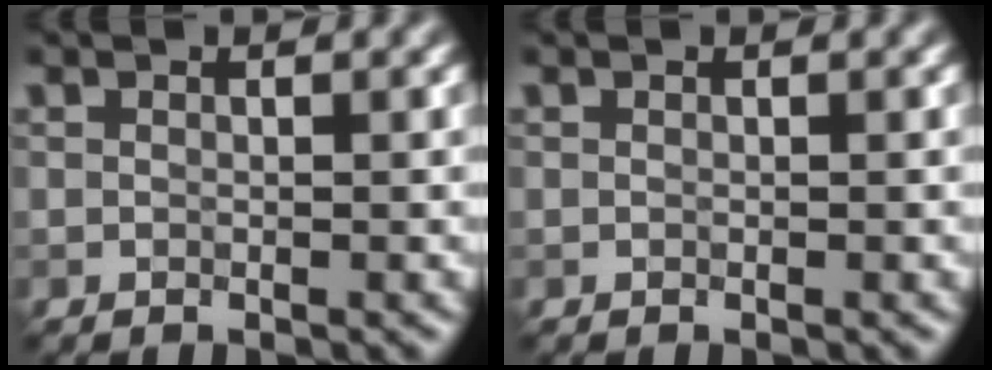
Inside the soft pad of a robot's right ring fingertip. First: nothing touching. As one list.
[{"total": 0.0}]